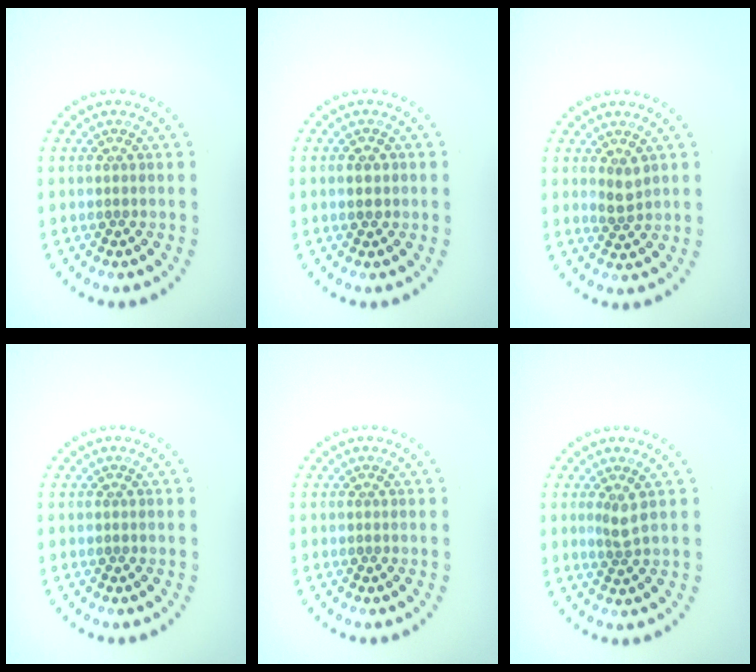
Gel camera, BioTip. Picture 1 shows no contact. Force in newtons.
{"total": 1.9, "press": 1.9, "slide": 0.1}
{"total": 1.6, "press": 1.4, "slide": 0.8}
{"total": 0.0}
{"total": 0.0}
{"total": 1.4, "press": 1.0, "slide": 1.0}